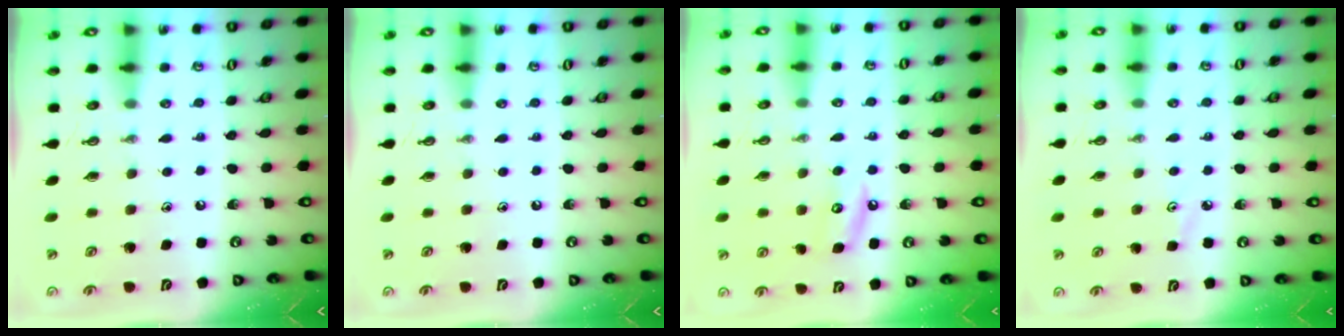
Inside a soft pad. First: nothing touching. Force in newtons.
{"total": 0.0}
{"total": 5.4, "press": 5.4, "slide": 0.3}
{"total": 2.8, "press": 2.8, "slide": 0.4}